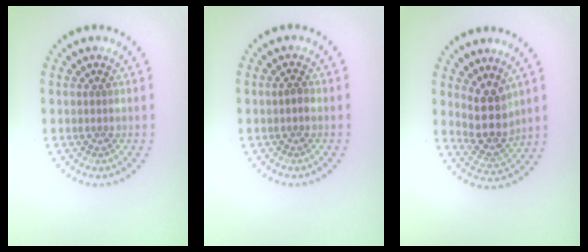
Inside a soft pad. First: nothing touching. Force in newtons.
{"total": 0.8, "press": 0.8, "slide": 0.3}
{"total": 3.7, "press": 3.0, "slide": 2.1}